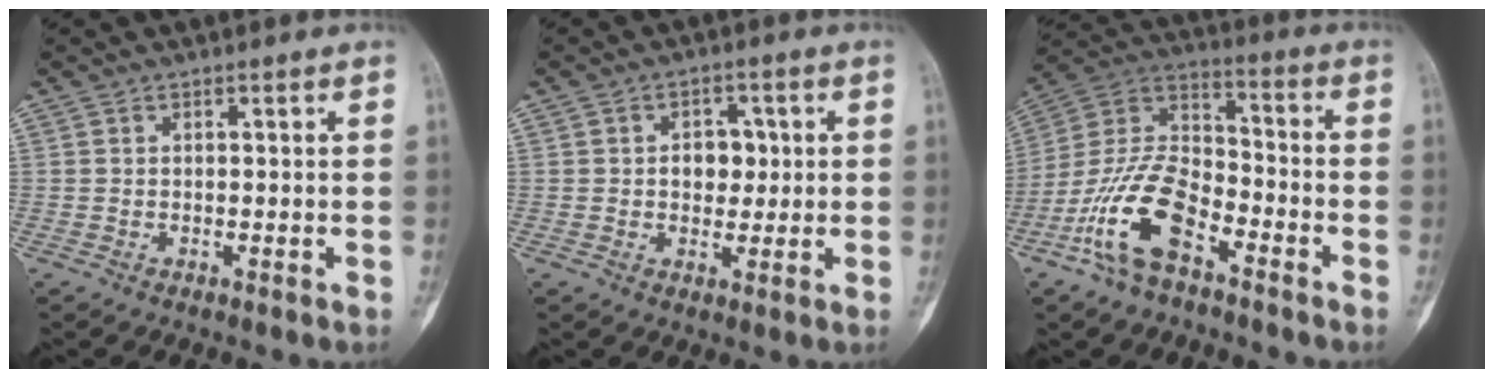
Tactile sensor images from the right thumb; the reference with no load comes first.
{"total": 5.1, "force": [0.5, 3.8, 3.3], "torque": [-0.015, 0.003, 0.006]}
{"total": 15.6, "force": [-8.2, 7.5, 11.0], "torque": [-0.215, 0.056, -0.166]}